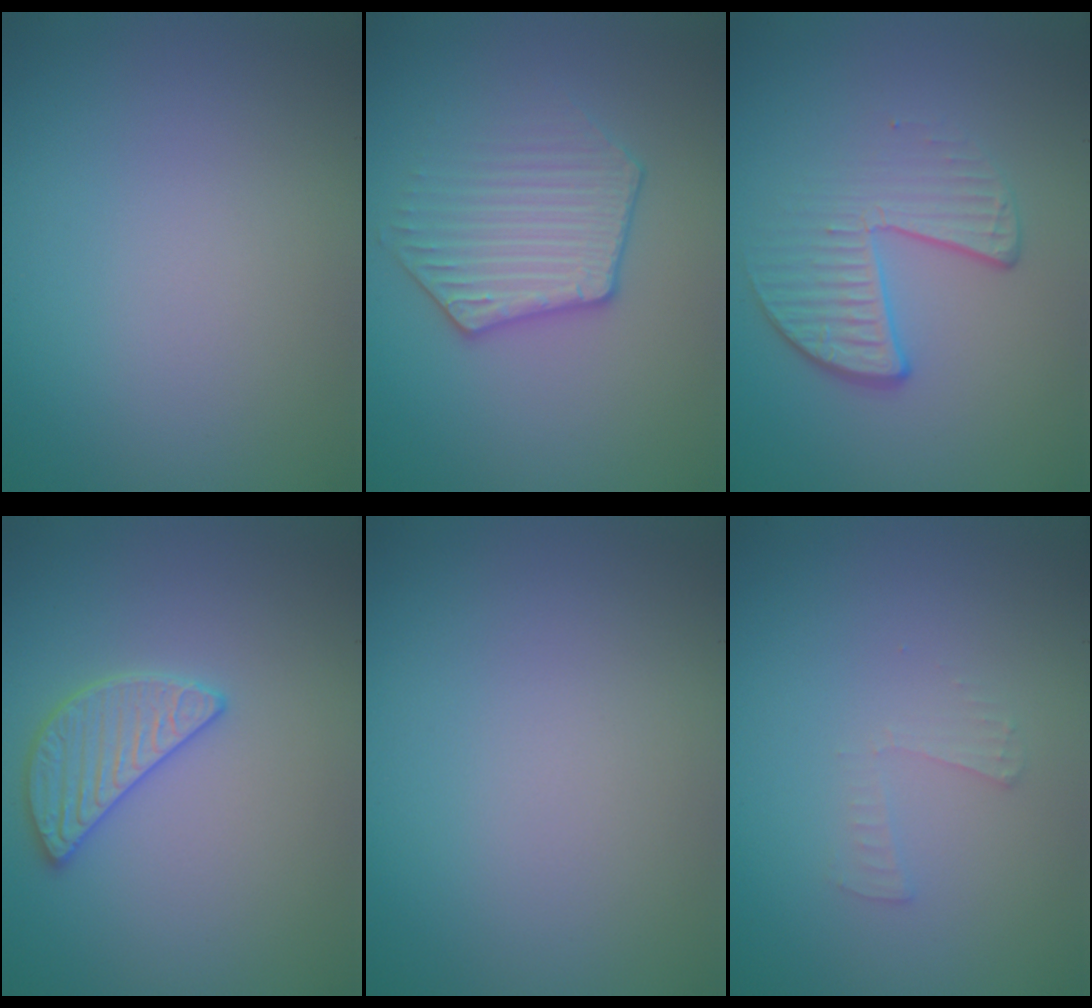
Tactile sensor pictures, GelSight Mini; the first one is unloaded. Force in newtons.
{"total": 3.4, "press": 3.2, "slide": 1.3}
{"total": 3.9, "press": 2.7, "slide": 2.9}
{"total": 2.8, "press": 2.8, "slide": 0.1}
{"total": 0.0}
{"total": 1.0, "press": 1.0, "slide": 0.0}